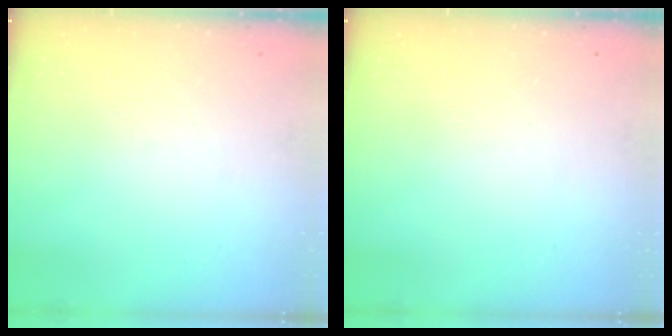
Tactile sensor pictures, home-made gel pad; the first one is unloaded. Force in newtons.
{"total": 0.0}